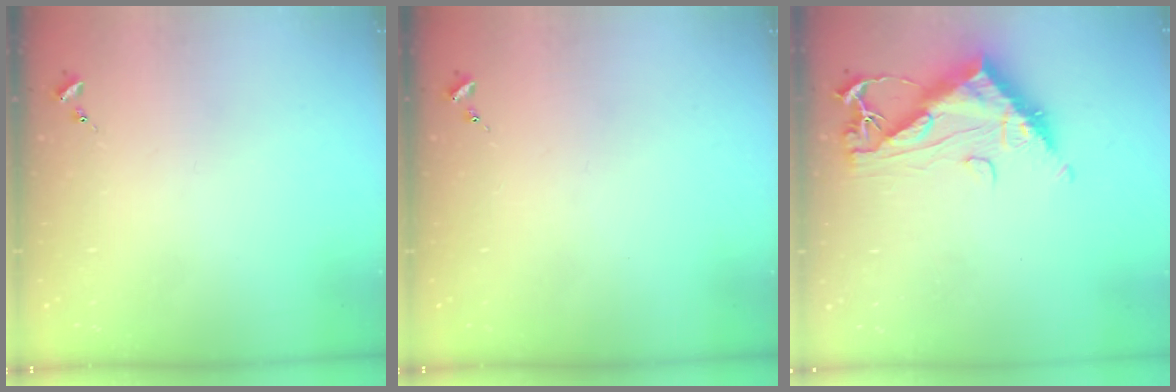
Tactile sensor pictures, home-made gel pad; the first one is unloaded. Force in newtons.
{"total": 0.0}
{"total": 13.4, "press": 13.4, "slide": 1.2}